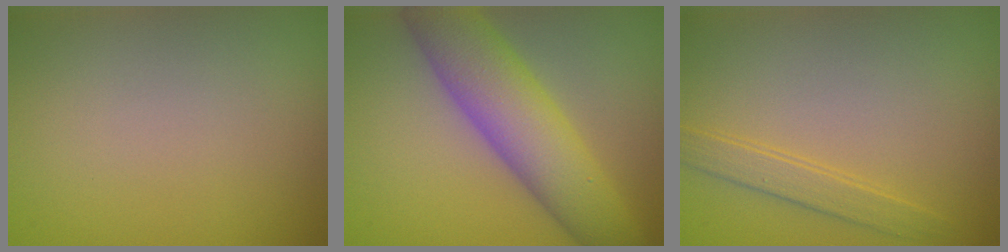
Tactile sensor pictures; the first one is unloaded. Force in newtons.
{"total": 7.8, "press": 7.8, "slide": 0.1}
{"total": 2.0, "press": 2.0, "slide": 0.1}